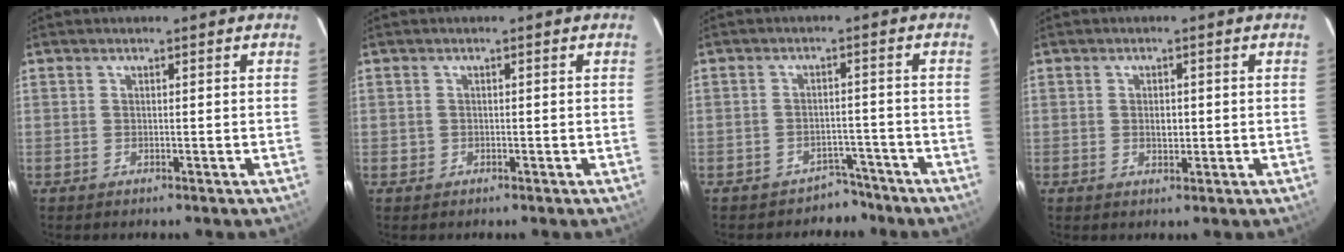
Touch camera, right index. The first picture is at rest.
{"total": 1.0, "force": [-0.4, 0.9, 0.0], "torque": [0.002, 0.001, -0.003]}
{"total": 4.8, "force": [-3.8, 2.9, -0.3], "torque": [0.010, 0.031, -0.048]}
{"total": 2.1, "force": [0.0, 1.3, 1.6], "torque": [-0.026, 0.004, 0.000]}